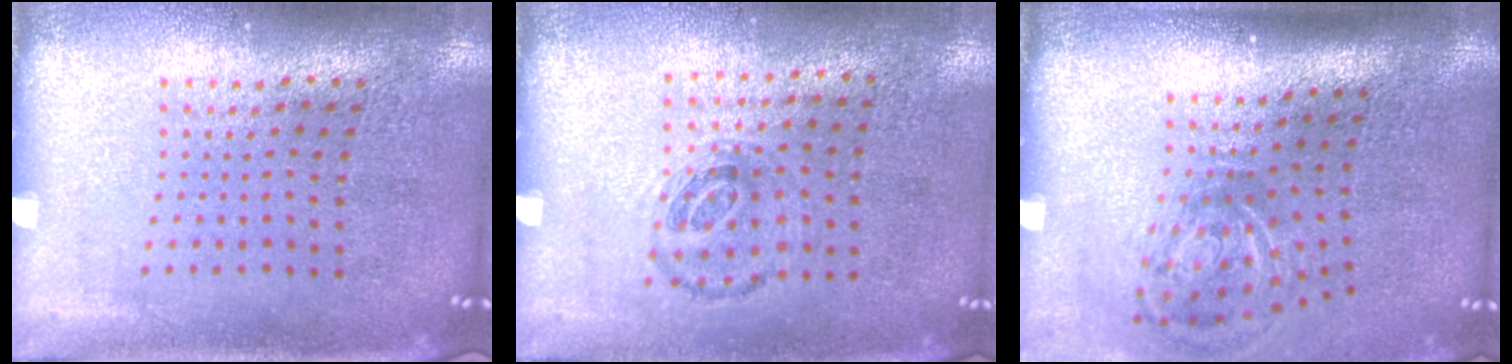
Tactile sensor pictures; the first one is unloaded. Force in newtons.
{"total": 0.9, "press": 0.7, "slide": 0.5}
{"total": 2.1, "press": 1.2, "slide": 1.7}